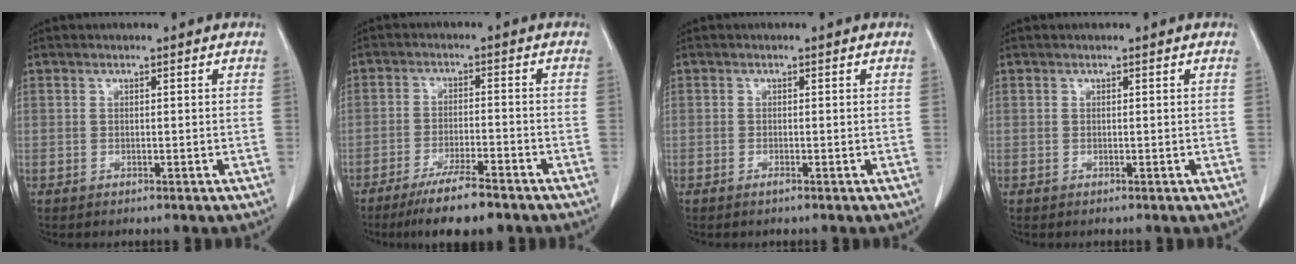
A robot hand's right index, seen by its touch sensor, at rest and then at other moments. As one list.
[{"total": 8.2, "force": [-6.3, 1.0, 5.2], "torque": [-0.088, -0.018, -0.103]}, {"total": 0.6, "force": [-0.4, 0.0, 0.4], "torque": [-0.008, 0.000, -0.007]}, {"total": 0.0}]